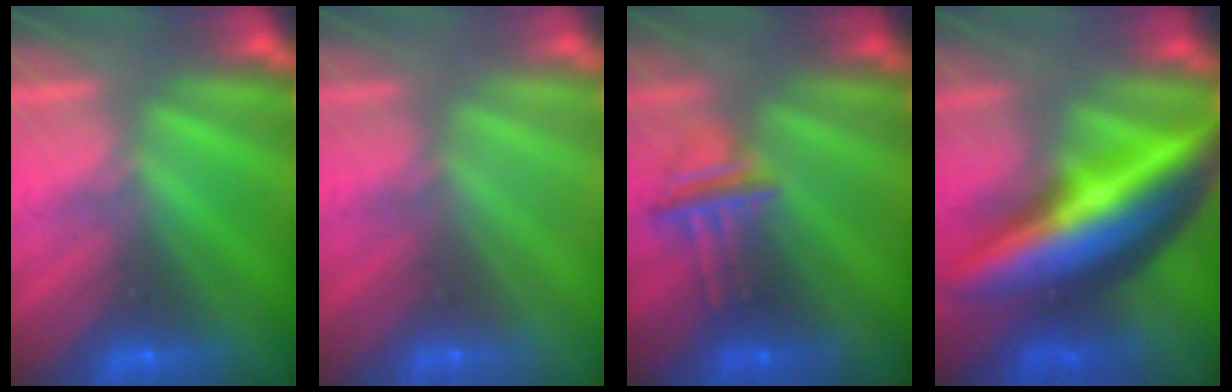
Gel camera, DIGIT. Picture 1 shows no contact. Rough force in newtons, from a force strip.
{"total": 3.3}
{"total": 2.8}
{"total": 8.7}